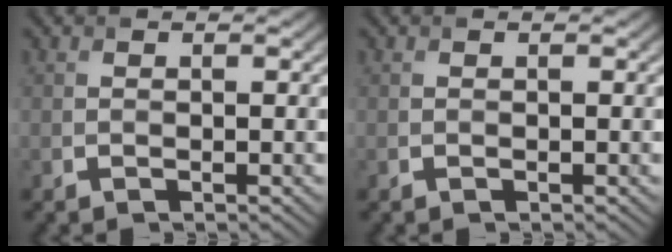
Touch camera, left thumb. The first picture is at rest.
{"total": 0.0}